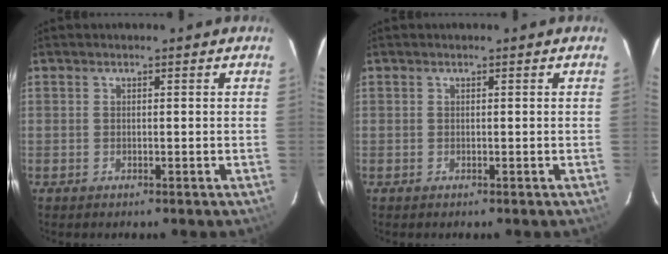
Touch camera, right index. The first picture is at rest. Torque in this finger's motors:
{"motor_torque": [0.00, 0.00, 0.00, -0.01]}